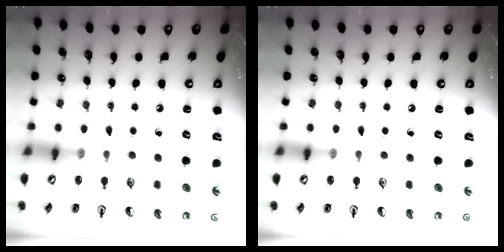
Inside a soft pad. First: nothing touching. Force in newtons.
{"total": 0.0}